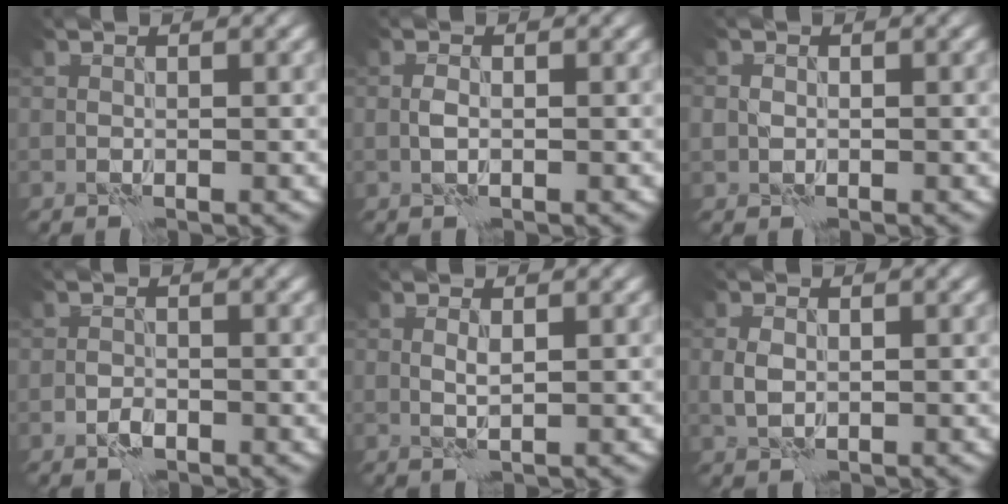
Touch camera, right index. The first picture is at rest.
{"total": 0.8, "force": [-0.1, 0.3, 0.7], "torque": [-0.017, 0.000, -0.004]}
{"total": 0.7, "force": [0.0, 0.7, 0.1], "torque": [0.001, 0.000, -0.002]}
{"total": 1.1, "force": [-0.8, 0.6, 0.6], "torque": [-0.010, 0.004, -0.016]}
{"total": 0.9, "force": [0.5, 0.0, 0.7], "torque": [-0.017, 0.001, 0.008]}
{"total": 1.6, "force": [0.1, 1.1, 1.1], "torque": [-0.027, 0.002, 0.003]}